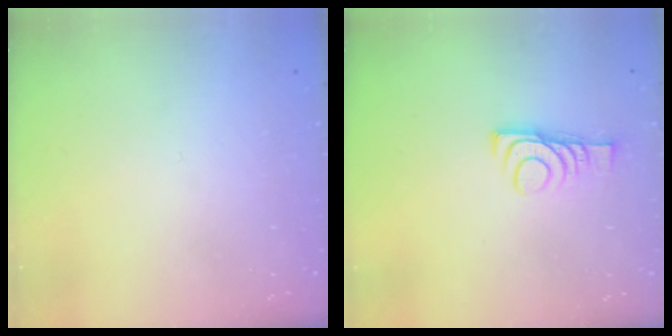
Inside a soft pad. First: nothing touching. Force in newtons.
{"total": 8.9, "press": 8.9, "slide": 0.2}